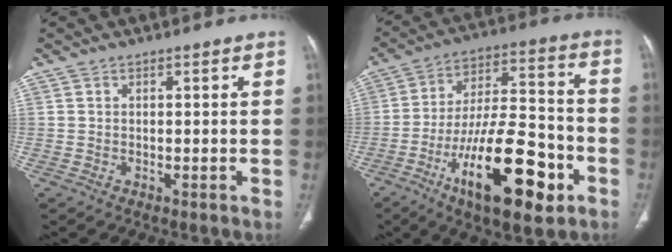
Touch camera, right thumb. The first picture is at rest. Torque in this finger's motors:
{"motor_torque": [0.54, 0.95, 1.83, -0.95, 0.23]}